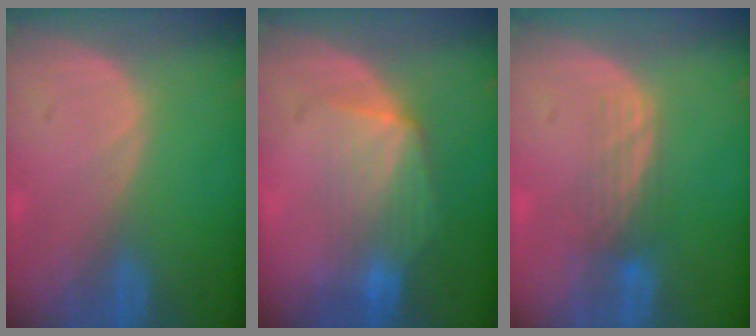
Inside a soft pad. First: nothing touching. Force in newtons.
{"total": 6.9, "press": 6.4, "slide": 2.7}
{"total": 3.6, "press": 2.9, "slide": 2.2}